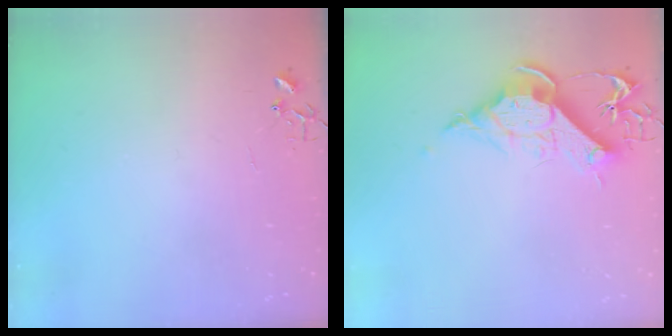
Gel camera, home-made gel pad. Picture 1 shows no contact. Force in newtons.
{"total": 13.2, "press": 13.1, "slide": 1.6}